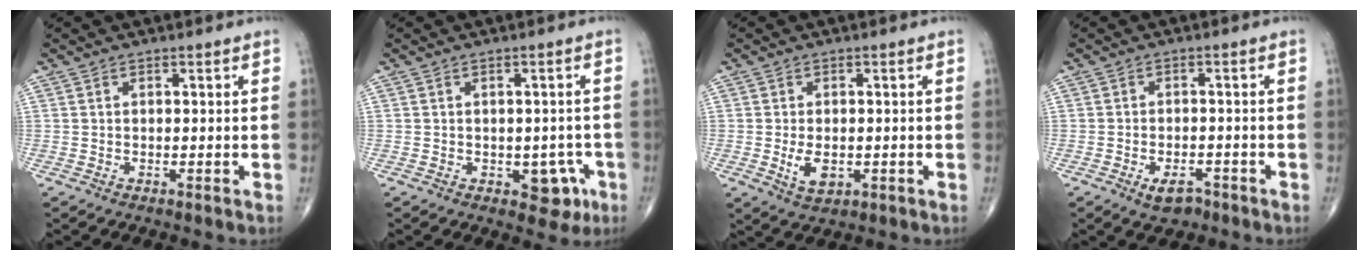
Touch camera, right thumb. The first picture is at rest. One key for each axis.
{"total": 5.4, "fx": -1.9, "fy": 3.5, "fz": 3.6, "tx": -0.012, "ty": 0.010, "tz": -0.018}
{"total": 4.6, "fx": -0.8, "fy": 2.7, "fz": 3.6, "tx": -0.059, "ty": -0.007, "tz": -0.007}
{"total": 3.9, "fx": -2.3, "fy": 2.2, "fz": 2.3, "tx": -0.031, "ty": 0.008, "tz": -0.033}